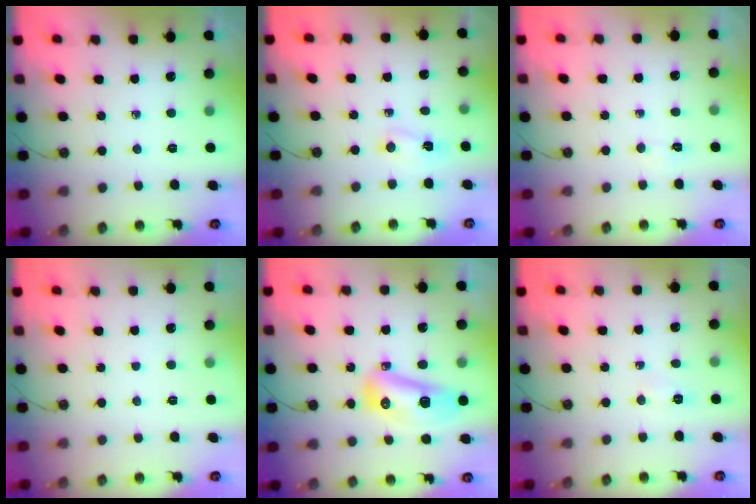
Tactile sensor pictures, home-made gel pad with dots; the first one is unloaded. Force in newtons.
{"total": 2.6, "press": 2.6, "slide": 0.6}
{"total": 2.9, "press": 2.6, "slide": 1.4}
{"total": 1.1, "press": 1.1, "slide": 0.1}
{"total": 12.3, "press": 12.2, "slide": 1.7}
{"total": 3.9, "press": 3.6, "slide": 1.5}